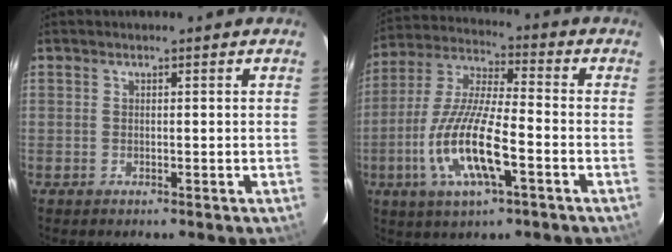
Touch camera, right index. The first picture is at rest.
{"total": 15.7, "force": [-5.5, 3.9, 14.2], "torque": [-0.299, -0.012, -0.107]}